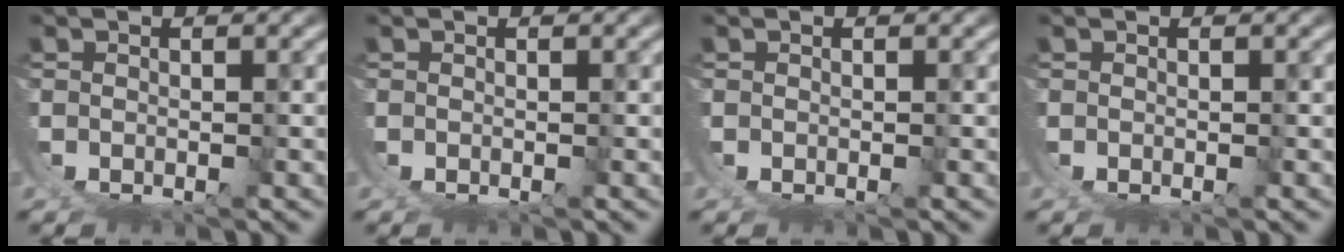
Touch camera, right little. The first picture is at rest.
{"total": 0.0}
{"total": 0.0}
{"total": 0.0}